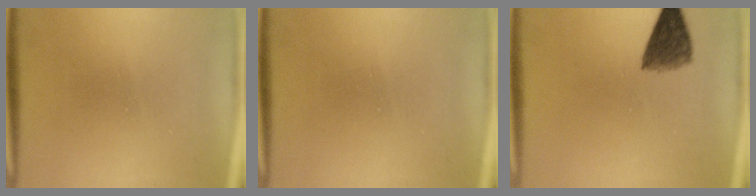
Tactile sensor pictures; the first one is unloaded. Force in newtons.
{"total": 0.0}
{"total": 5.5}